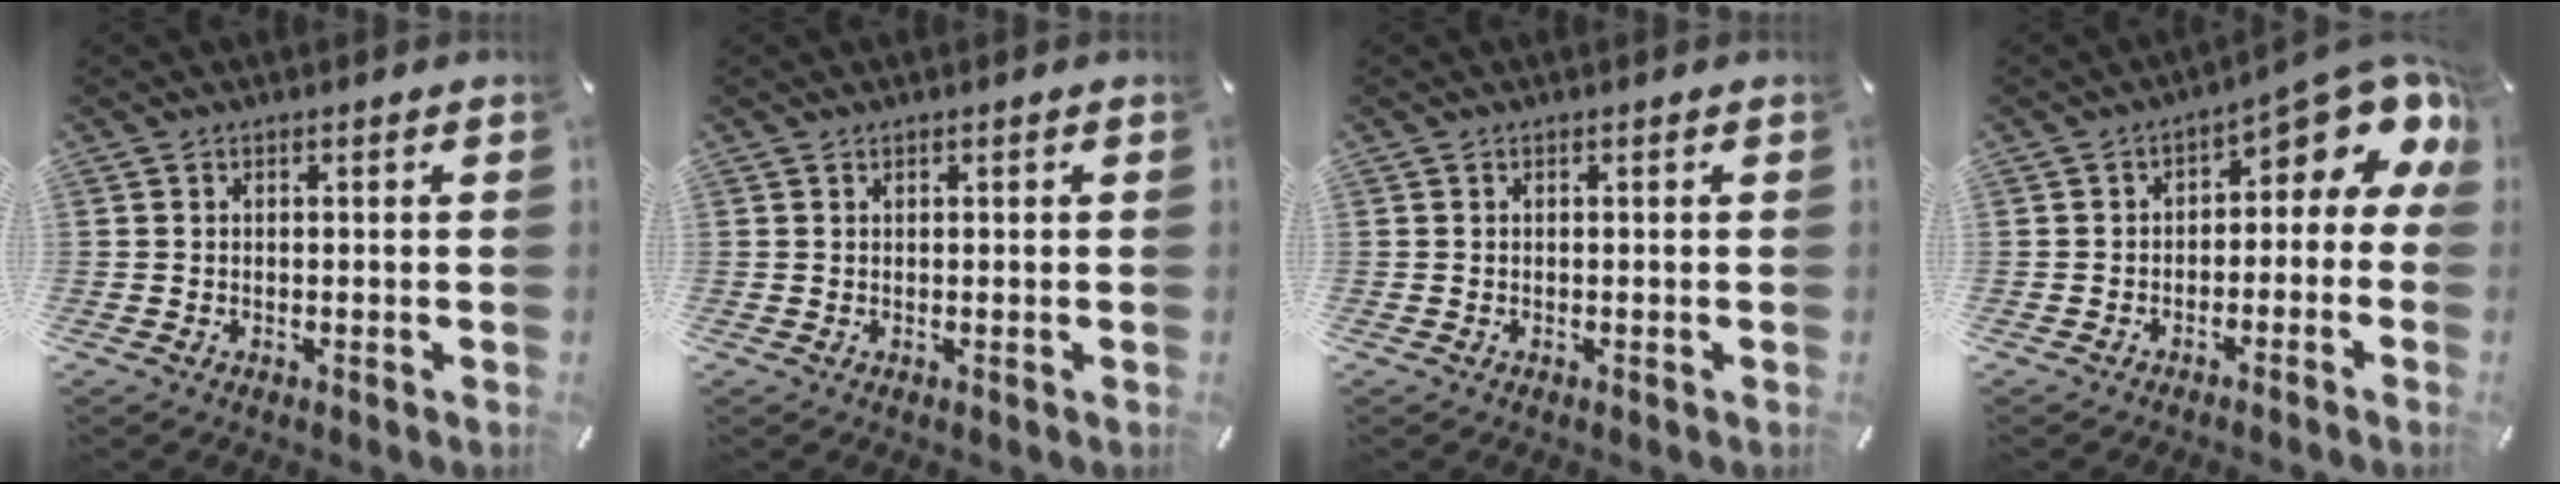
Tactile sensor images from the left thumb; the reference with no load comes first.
{"total": 0.0}
{"total": 0.0}
{"total": 7.7, "force": [3.2, 3.9, 5.8], "torque": [-0.077, -0.033, 0.054]}